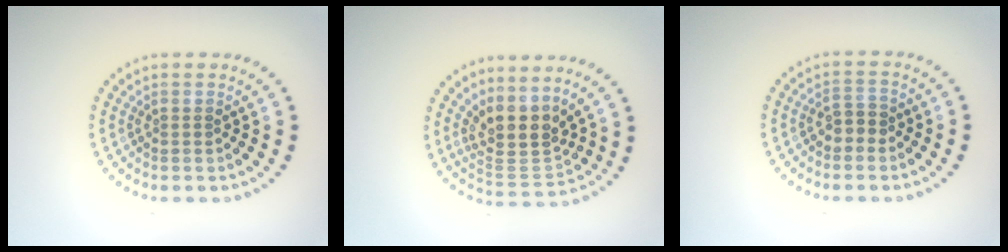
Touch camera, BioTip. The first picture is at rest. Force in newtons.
{"total": 4.3, "press": 3.6, "slide": 2.4}
{"total": 1.8, "press": 1.7, "slide": 0.8}